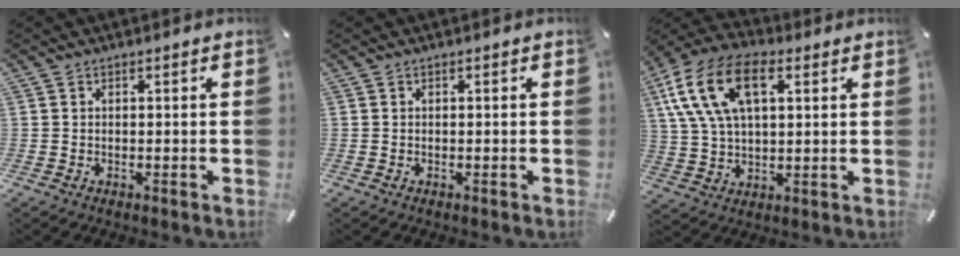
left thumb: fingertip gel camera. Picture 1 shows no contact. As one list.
[{"total": 0.0}, {"total": 15.4, "force": [6.0, 8.9, 11.0], "torque": [-0.254, 0.005, 0.107]}]